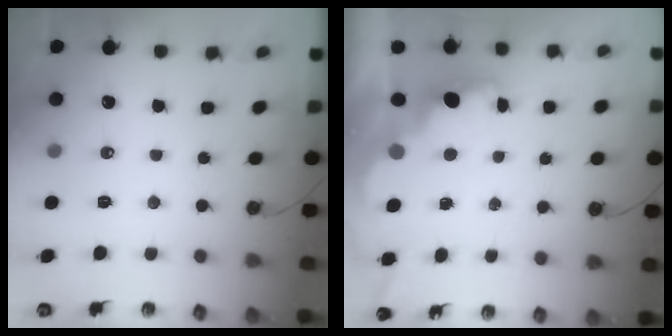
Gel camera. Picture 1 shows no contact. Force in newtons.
{"total": 3.5, "press": 3.5, "slide": 0.7}